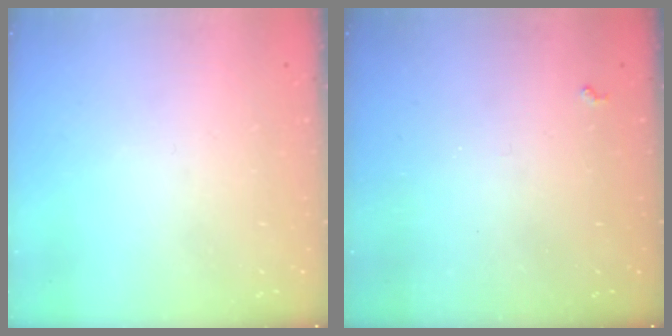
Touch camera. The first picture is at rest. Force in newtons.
{"total": 3.0, "press": 3.0, "slide": 0.5}